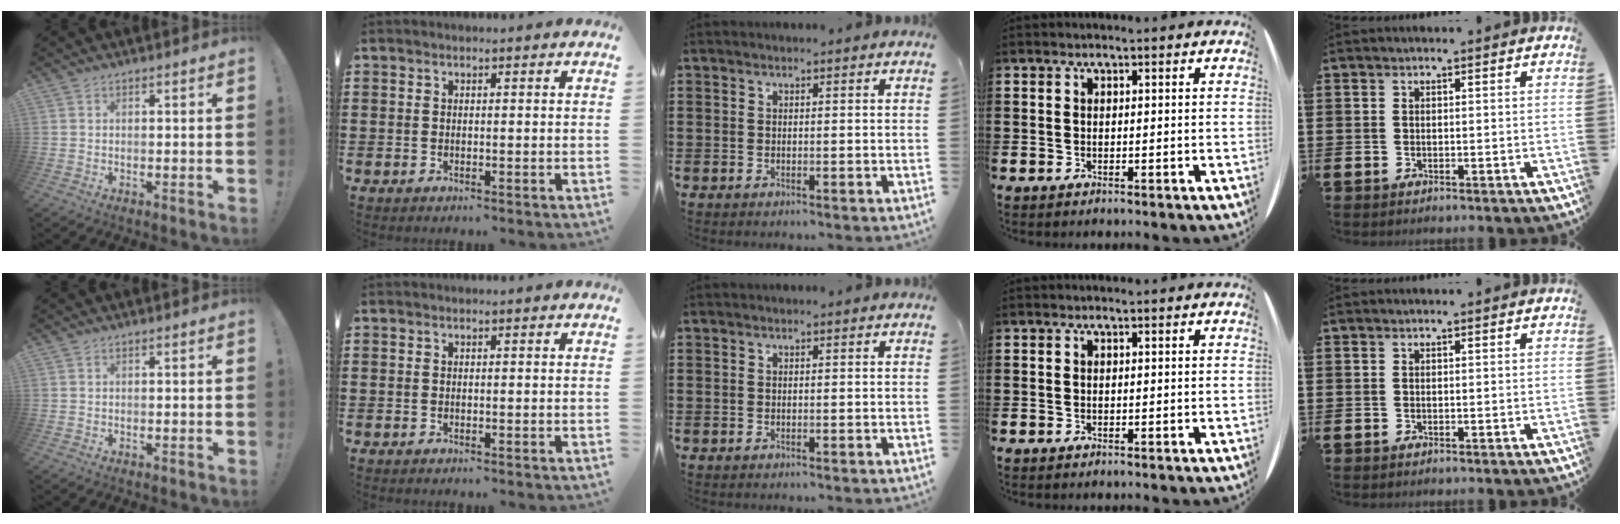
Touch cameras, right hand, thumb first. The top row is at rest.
{}